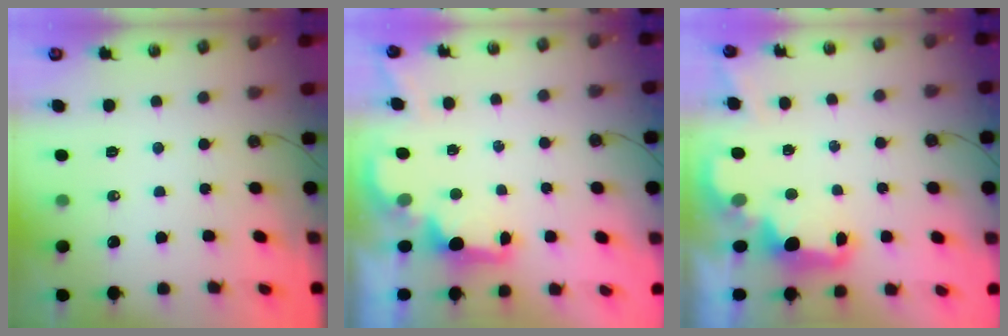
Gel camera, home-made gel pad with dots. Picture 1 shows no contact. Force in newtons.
{"total": 2.0, "press": 1.9, "slide": 0.8}
{"total": 2.9, "press": 2.8, "slide": 0.9}